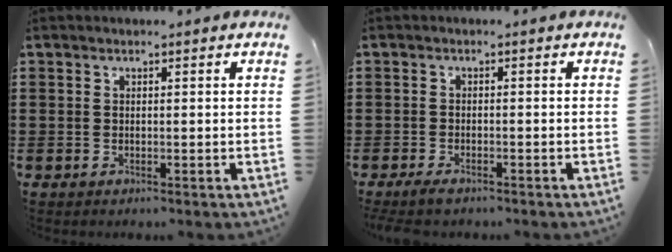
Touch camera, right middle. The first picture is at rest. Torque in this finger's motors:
{"motor_torque": [1.60, -0.06, 0.27, 0.05]}